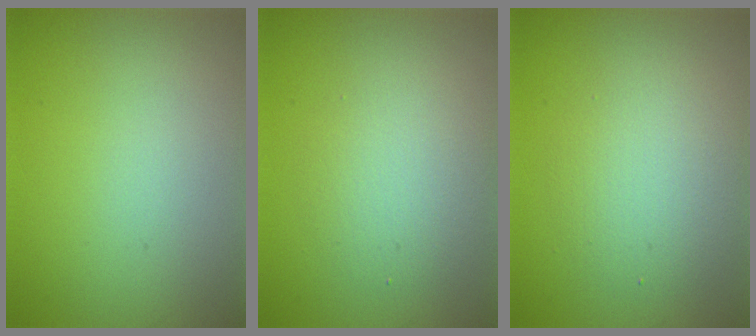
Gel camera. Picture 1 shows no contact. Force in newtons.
{"total": 3.2, "press": 3.2, "slide": 0.2}
{"total": 3.7, "press": 3.7, "slide": 0.3}